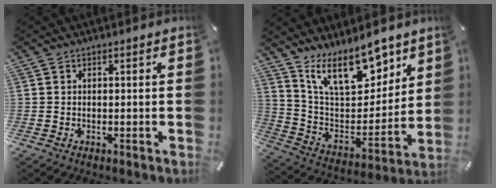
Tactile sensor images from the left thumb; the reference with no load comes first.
{"total": 18.3, "force": [12.9, 8.8, 9.4], "torque": [-0.161, -0.083, 0.232]}